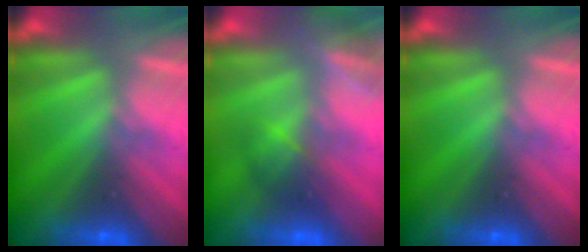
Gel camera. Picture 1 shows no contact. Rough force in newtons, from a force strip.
{"total": 3.6}
{"total": 0.0}